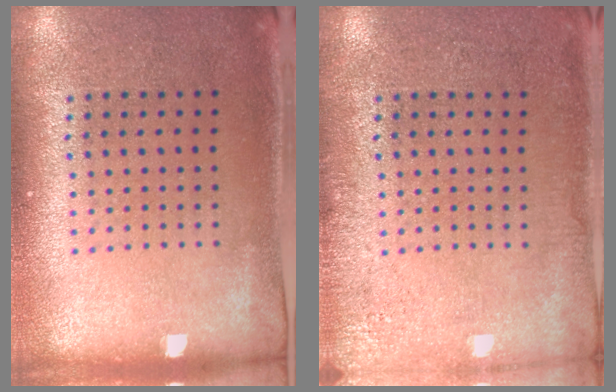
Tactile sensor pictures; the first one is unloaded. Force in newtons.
{"total": 2.5, "press": 2.4, "slide": 0.5}